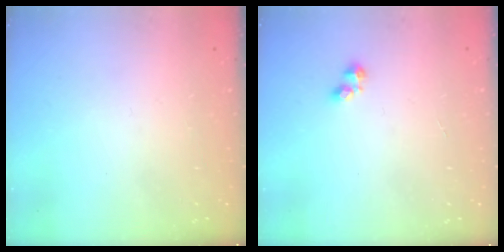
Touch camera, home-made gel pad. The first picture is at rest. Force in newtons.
{"total": 2.4, "press": 2.3, "slide": 0.5}